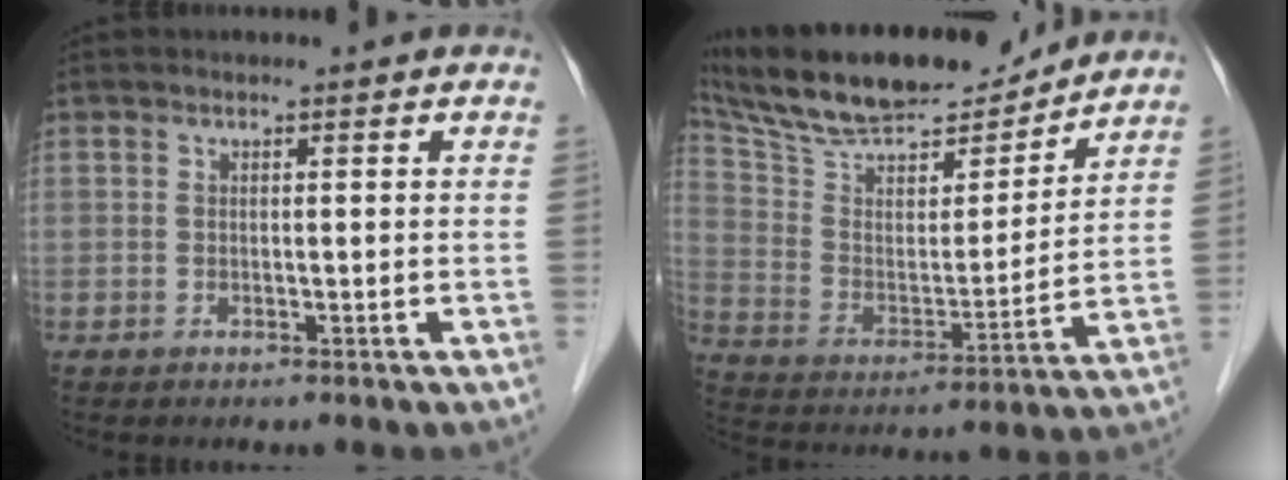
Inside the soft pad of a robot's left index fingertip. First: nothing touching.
{"total": 21.8, "force": [18.8, 5.2, 9.6], "torque": [-0.169, 0.014, 0.316]}